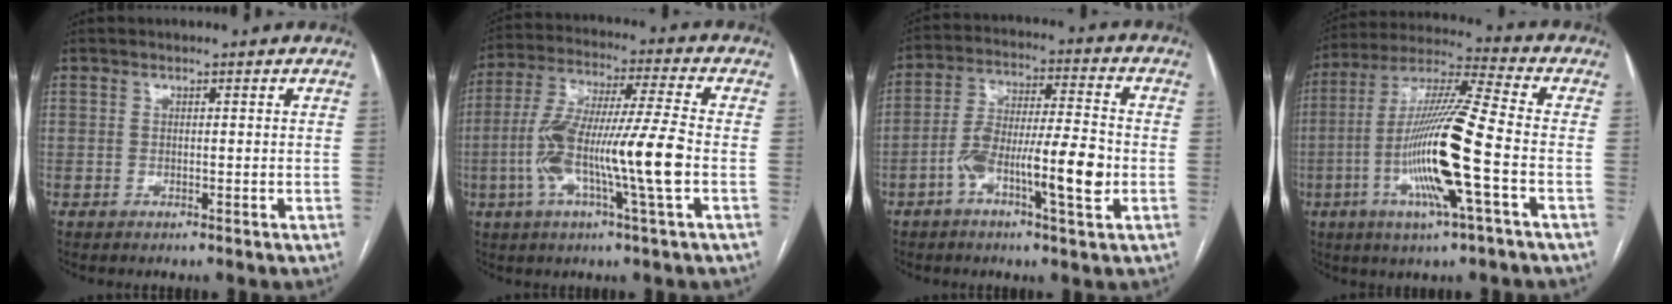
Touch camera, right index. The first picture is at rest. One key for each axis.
{"total": 15.1, "fx": -3.3, "fy": -0.1, "fz": 14.7, "tx": -0.284, "ty": 0.004, "tz": -0.065}
{"total": 11.9, "fx": -3.7, "fy": 1.8, "fz": 11.2, "tx": -0.199, "ty": 0.014, "tz": -0.063}
{"total": 16.7, "fx": -4.3, "fy": 0.0, "fz": 16.1, "tx": -0.318, "ty": -0.006, "tz": -0.087}